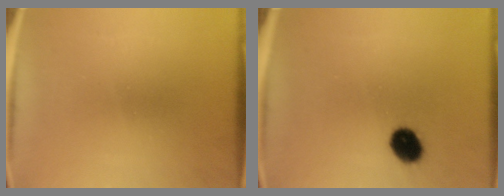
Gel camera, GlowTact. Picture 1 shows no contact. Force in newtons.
{"total": 7.2}